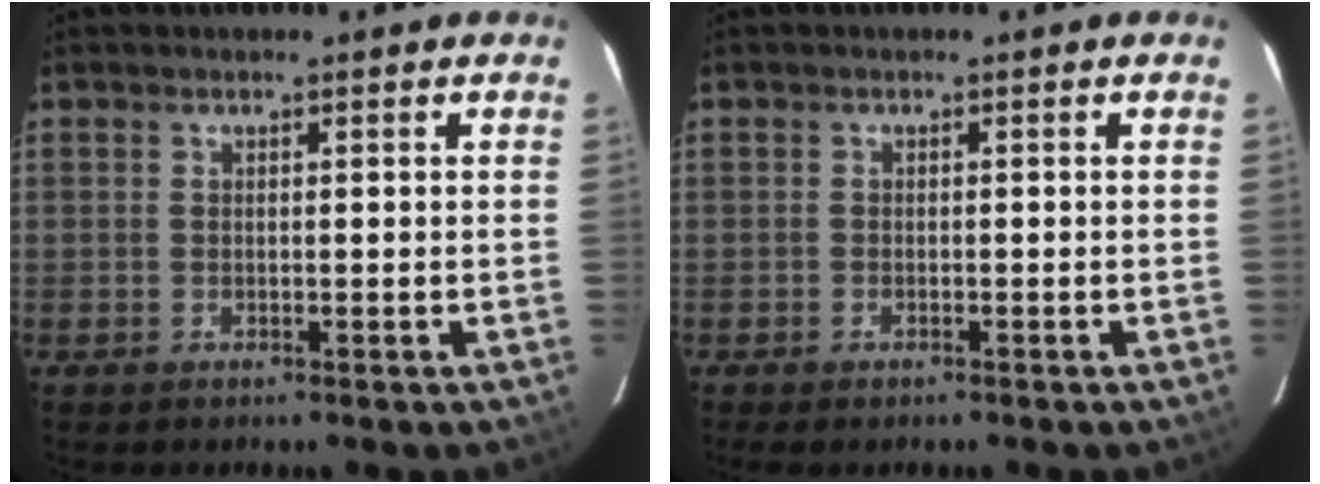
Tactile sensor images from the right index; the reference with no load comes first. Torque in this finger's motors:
{"motor_torque": [0.20, -0.02, 0.15, 0.03]}